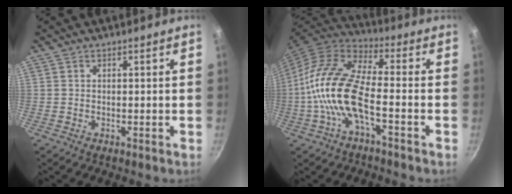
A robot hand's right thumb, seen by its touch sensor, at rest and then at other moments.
{"total": 15.0, "force": [-3.8, 5.9, 13.2], "torque": [-0.263, 0.037, -0.089]}